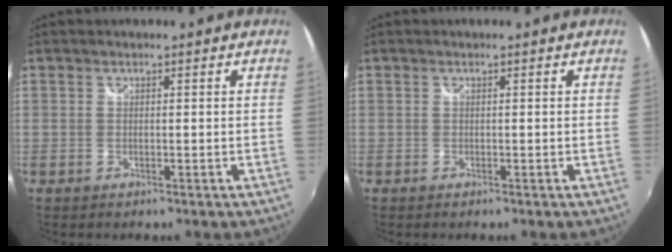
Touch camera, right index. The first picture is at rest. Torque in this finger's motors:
{"motor_torque": [-0.01, -0.18, 0.03, 0.00]}